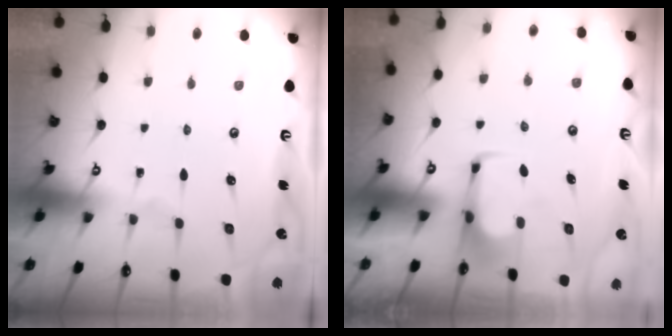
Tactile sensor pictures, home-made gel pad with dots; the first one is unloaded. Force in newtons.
{"total": 2.0, "press": 2.0, "slide": 0.2}